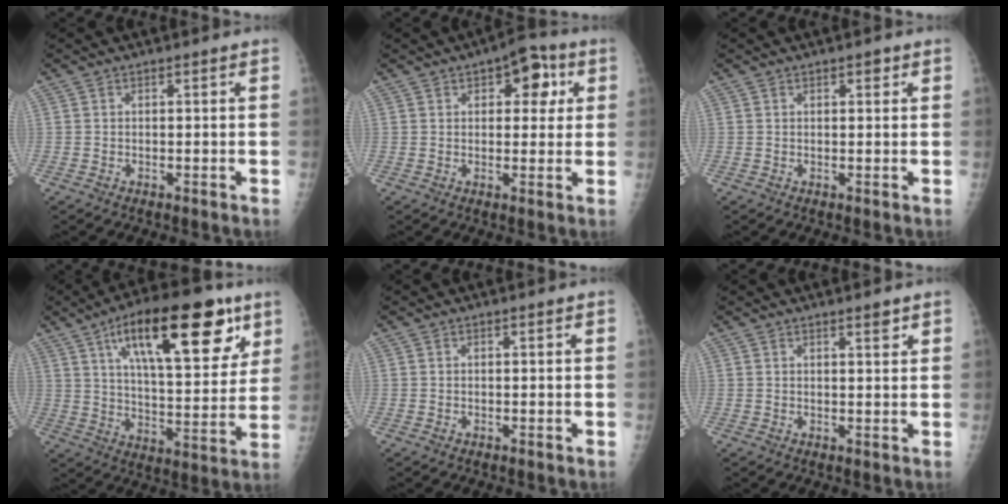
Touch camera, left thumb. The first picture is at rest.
{"total": 8.5, "force": [3.1, 4.8, 6.2], "torque": [-0.036, 0.000, 0.030]}
{"total": 1.3, "force": [0.7, 0.7, 0.9], "torque": [-0.003, -0.001, 0.008]}
{"total": 24.5, "force": [12.2, 9.4, 19.0], "torque": [-0.252, -0.029, 0.192]}
{"total": 0.0}
{"total": 1.7, "force": [1.3, 0.3, 1.0], "torque": [-0.012, -0.009, 0.019]}